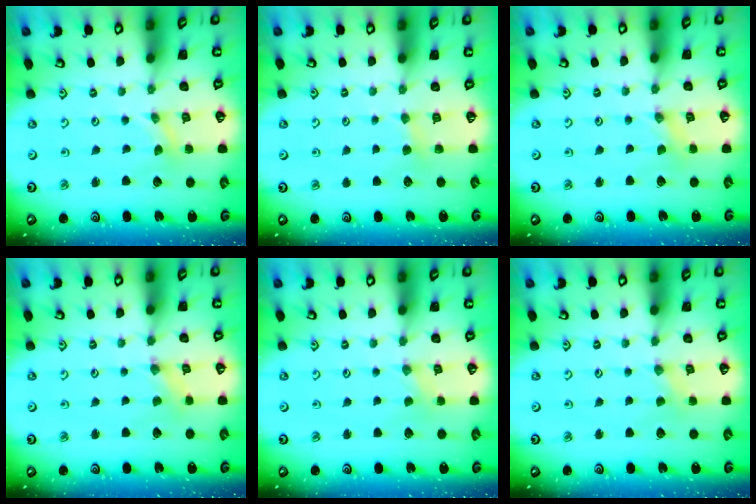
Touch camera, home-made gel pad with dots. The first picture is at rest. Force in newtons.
{"total": 3.1, "press": 3.0, "slide": 0.6}
{"total": 0.0}
{"total": 0.0}
{"total": 0.0}
{"total": 1.0, "press": 0.9, "slide": 0.2}